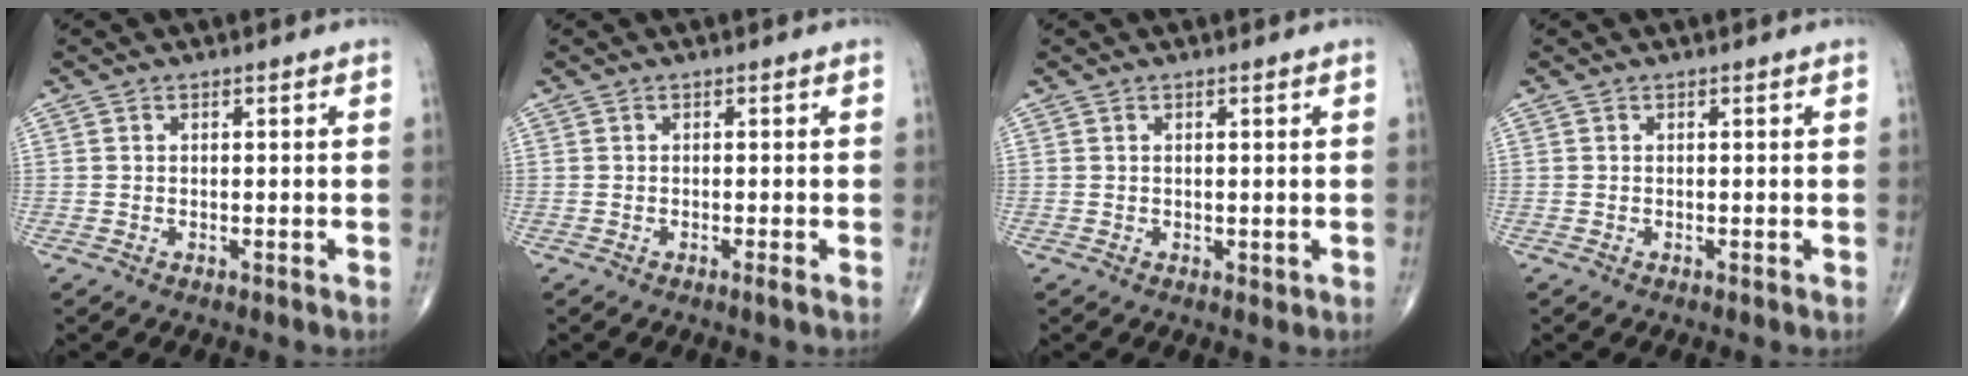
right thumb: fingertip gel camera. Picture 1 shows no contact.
{"total": 0.7, "force": [-0.4, -0.1, 0.6], "torque": [-0.014, -0.002, -0.007]}
{"total": 0.7, "force": [0.4, 0.4, 0.5], "torque": [-0.003, -0.005, 0.007]}
{"total": 0.0}